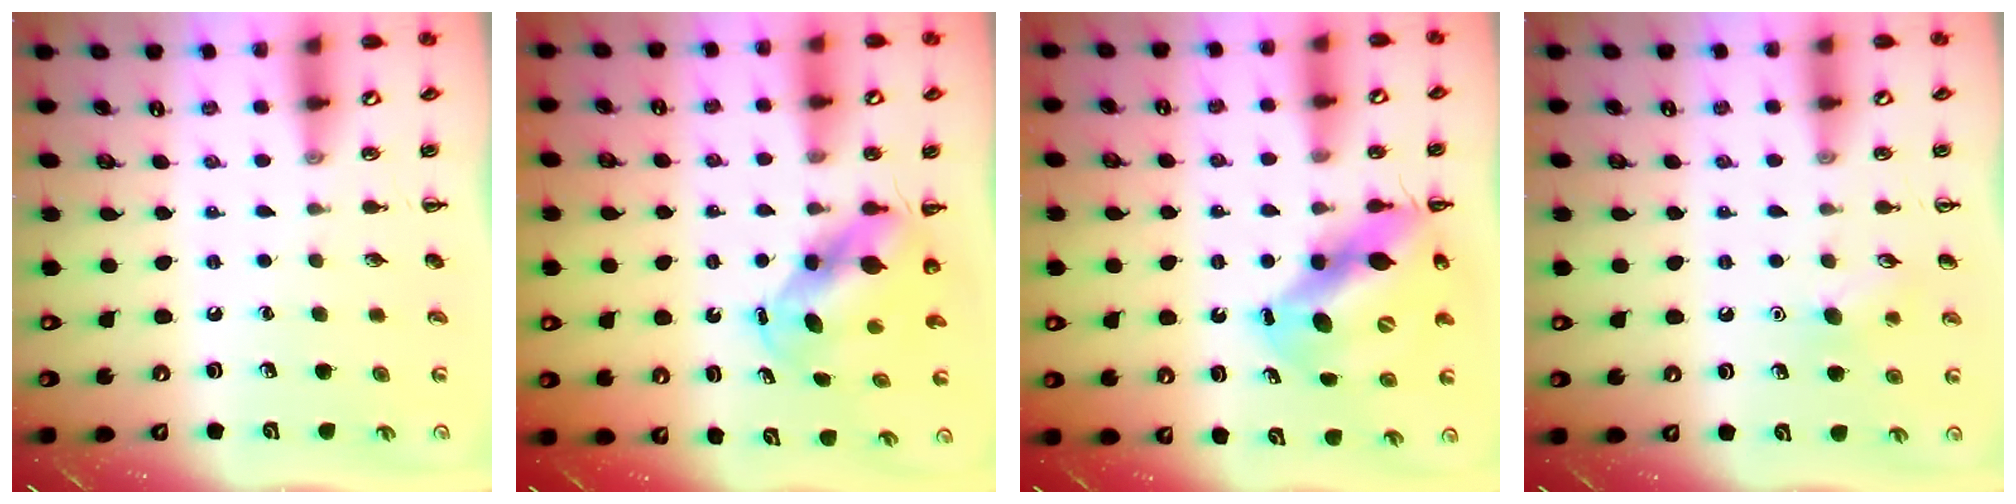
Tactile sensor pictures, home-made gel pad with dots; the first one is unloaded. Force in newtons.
{"total": 5.4, "press": 5.2, "slide": 1.1}
{"total": 11.8, "press": 11.4, "slide": 3.1}
{"total": 7.2, "press": 6.9, "slide": 1.9}